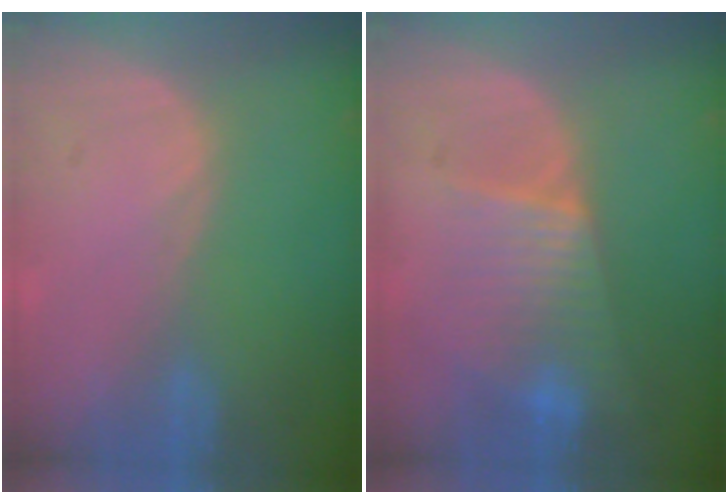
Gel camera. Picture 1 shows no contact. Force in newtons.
{"total": 6.3, "press": 6.3, "slide": 1.0}